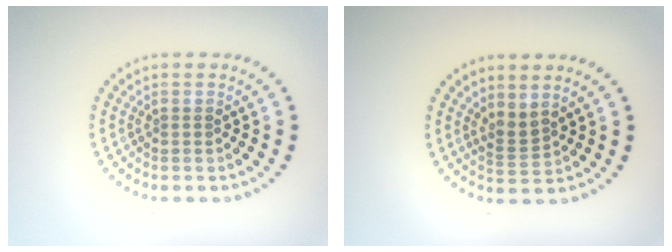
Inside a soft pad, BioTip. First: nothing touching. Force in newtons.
{"total": 1.9, "press": 1.3, "slide": 1.4}